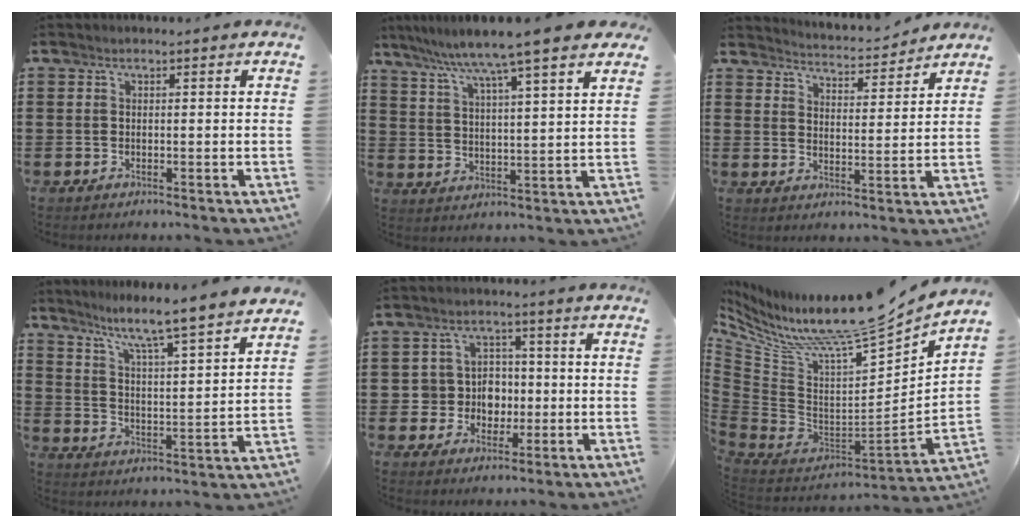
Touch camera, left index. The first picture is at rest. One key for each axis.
{"total": 7.0, "fx": 5.7, "fy": -1.0, "fz": 3.9, "tx": -0.098, "ty": -0.034, "tz": 0.090}
{"total": 3.7, "fx": 3.7, "fy": -0.3, "fz": 0.2, "tx": -0.023, "ty": -0.031, "tz": 0.060}
{"total": 5.8, "fx": 5.1, "fy": -1.3, "fz": 2.6, "tx": -0.073, "ty": -0.052, "tz": 0.074}
{"total": 5.3, "fx": -0.6, "fy": 5.1, "fz": 1.6, "tx": -0.042, "ty": 0.010, "tz": -0.012}
{"total": 11.2, "fx": 9.4, "fy": 1.0, "fz": 6.1, "tx": -0.144, "ty": -0.085, "tz": 0.148}